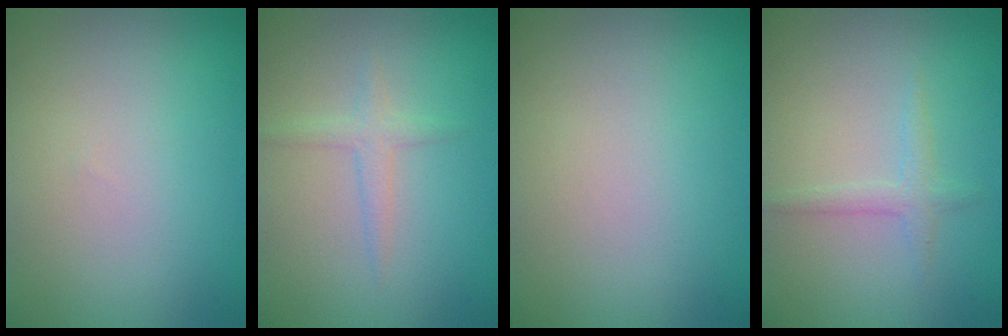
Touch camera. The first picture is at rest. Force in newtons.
{"total": 1.5, "press": 1.5, "slide": 0.1}
{"total": 0.0}
{"total": 1.4, "press": 1.4, "slide": 0.1}